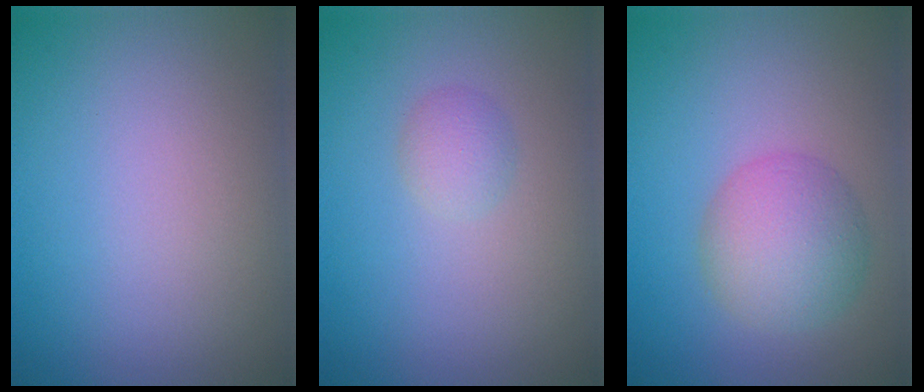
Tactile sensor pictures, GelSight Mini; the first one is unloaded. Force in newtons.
{"total": 1.4, "press": 1.4, "slide": 0.1}
{"total": 5.0, "press": 5.0, "slide": 0.3}